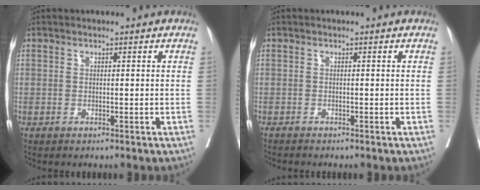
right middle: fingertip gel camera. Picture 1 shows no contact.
{"total": 0.7, "force": [-0.7, 0.0, 0.2], "torque": [-0.006, -0.002, -0.013]}